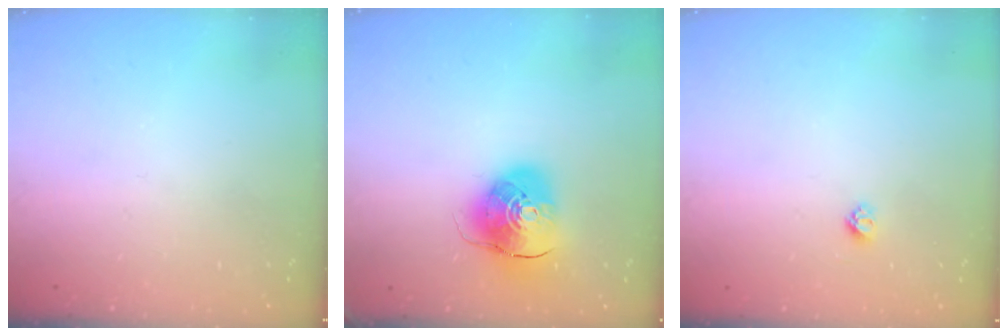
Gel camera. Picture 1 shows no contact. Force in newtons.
{"total": 10.9, "press": 10.7, "slide": 1.6}
{"total": 4.1, "press": 4.1, "slide": 0.5}